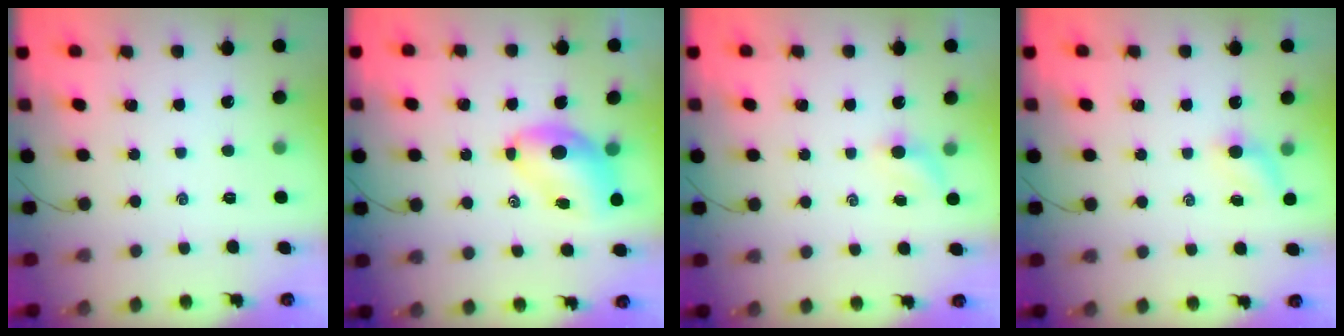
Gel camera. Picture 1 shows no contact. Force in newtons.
{"total": 6.8, "press": 6.5, "slide": 1.7}
{"total": 2.4, "press": 2.3, "slide": 0.7}
{"total": 3.8, "press": 3.6, "slide": 1.3}